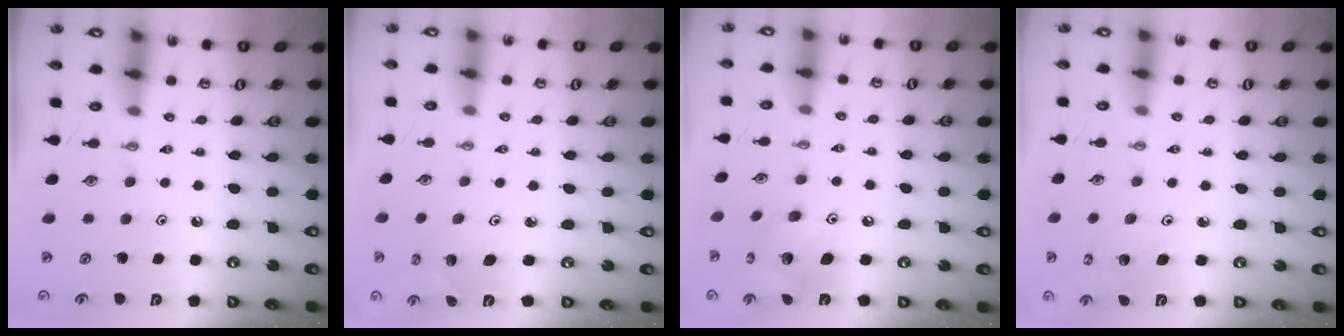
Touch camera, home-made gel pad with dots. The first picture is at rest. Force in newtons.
{"total": 3.5, "press": 3.5, "slide": 0.2}
{"total": 11.7, "press": 11.6, "slide": 1.0}
{"total": 2.1, "press": 2.1, "slide": 0.1}